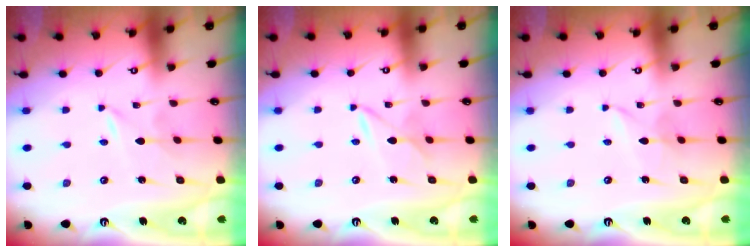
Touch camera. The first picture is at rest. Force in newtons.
{"total": 2.5, "press": 2.5, "slide": 0.3}
{"total": 2.3, "press": 2.3, "slide": 0.3}